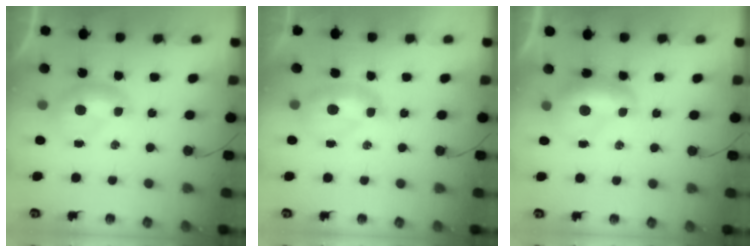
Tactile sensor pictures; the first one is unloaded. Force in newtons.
{"total": 2.0, "press": 1.9, "slide": 0.7}
{"total": 2.0, "press": 1.9, "slide": 0.4}